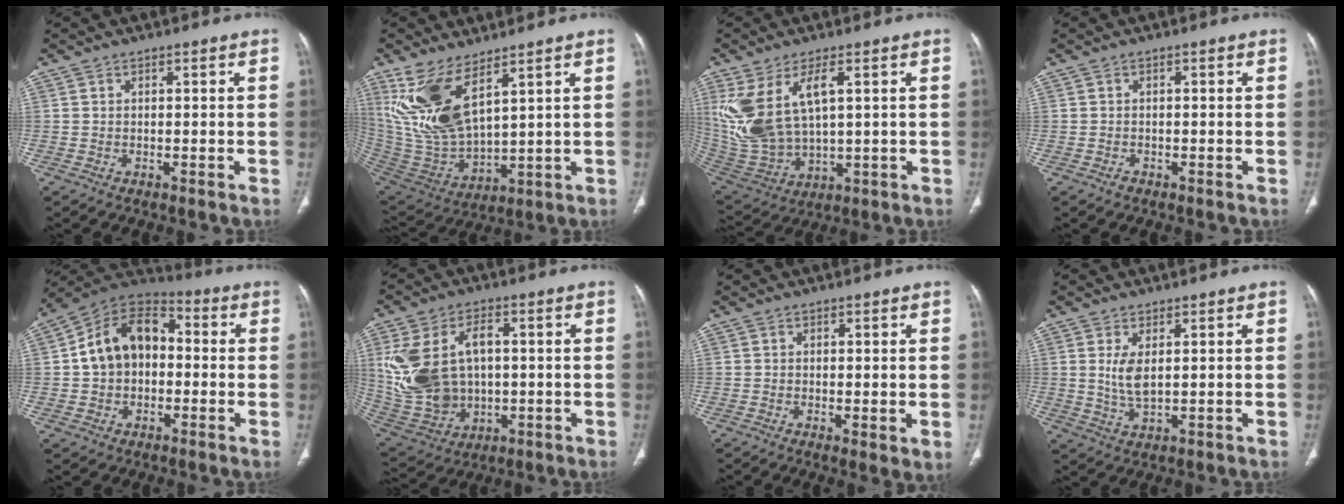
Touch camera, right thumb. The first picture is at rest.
{"total": 15.6, "force": [8.4, 6.3, 11.5], "torque": [-0.230, -0.047, 0.194]}
{"total": 15.9, "force": [4.3, 7.8, 13.2], "torque": [-0.282, -0.017, 0.109]}
{"total": 0.8, "force": [-0.6, 0.5, 0.2], "torque": [-0.003, 0.000, -0.014]}
{"total": 14.5, "force": [0.3, 10.5, 9.9], "torque": [-0.138, 0.040, -0.009]}
{"total": 18.6, "force": [1.9, 12.8, 13.3], "torque": [-0.269, 0.007, 0.062]}
{"total": 2.9, "force": [-0.3, 0.9, 2.7], "torque": [-0.045, -0.013, -0.006]}
{"total": 4.7, "force": [1.0, 2.0, 4.1], "torque": [-0.086, -0.013, 0.028]}